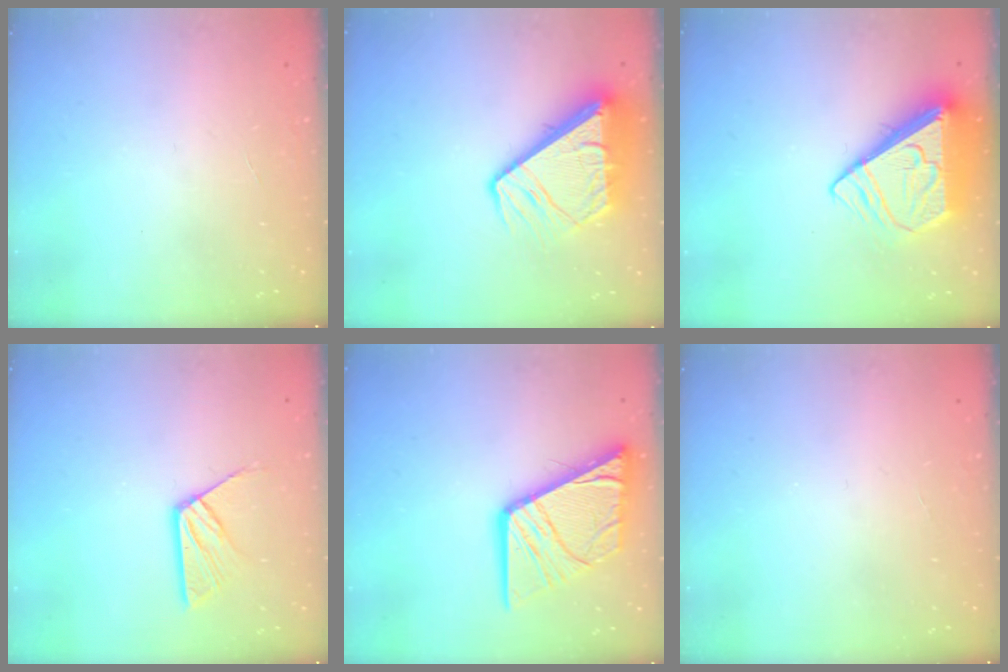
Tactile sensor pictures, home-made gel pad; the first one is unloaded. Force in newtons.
{"total": 11.7, "press": 11.6, "slide": 1.2}
{"total": 11.1, "press": 11.0, "slide": 1.3}
{"total": 8.6, "press": 8.6, "slide": 0.7}
{"total": 19.4, "press": 19.3, "slide": 2.2}
{"total": 0.0}